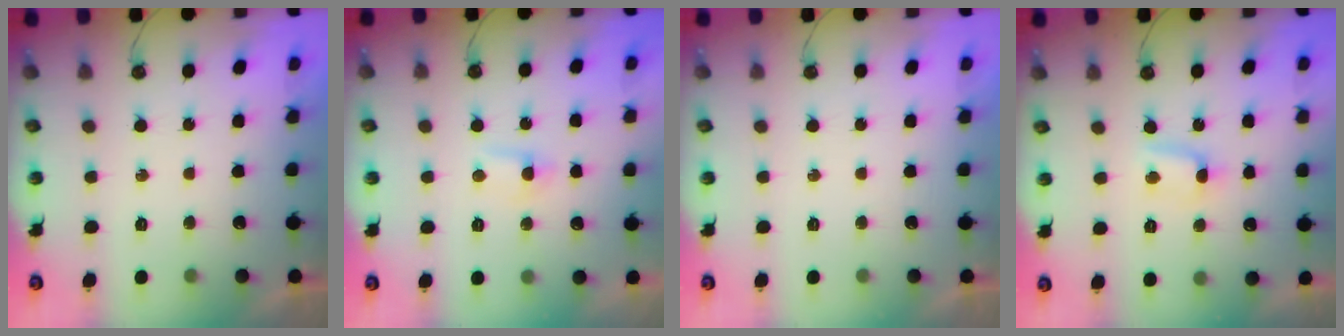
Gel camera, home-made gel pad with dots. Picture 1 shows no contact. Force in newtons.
{"total": 3.9, "press": 3.9, "slide": 0.5}
{"total": 0.0}
{"total": 4.3, "press": 4.3, "slide": 0.4}